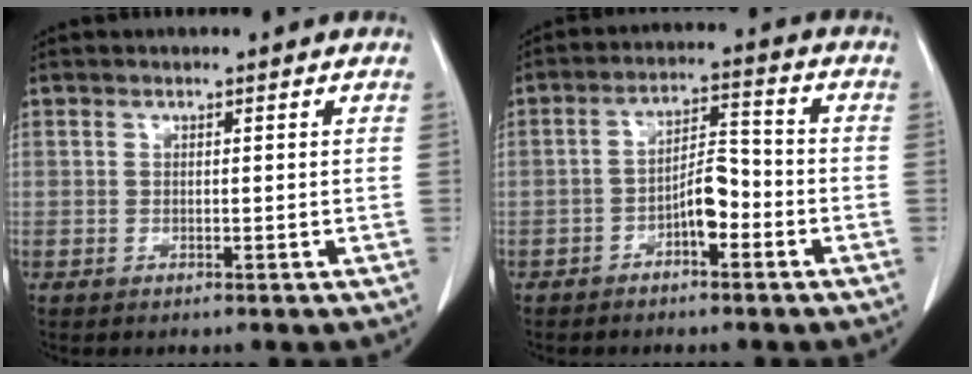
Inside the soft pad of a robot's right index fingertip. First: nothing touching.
{"total": 5.4, "force": [-2.4, 1.8, 4.4], "torque": [-0.077, 0.021, -0.039]}